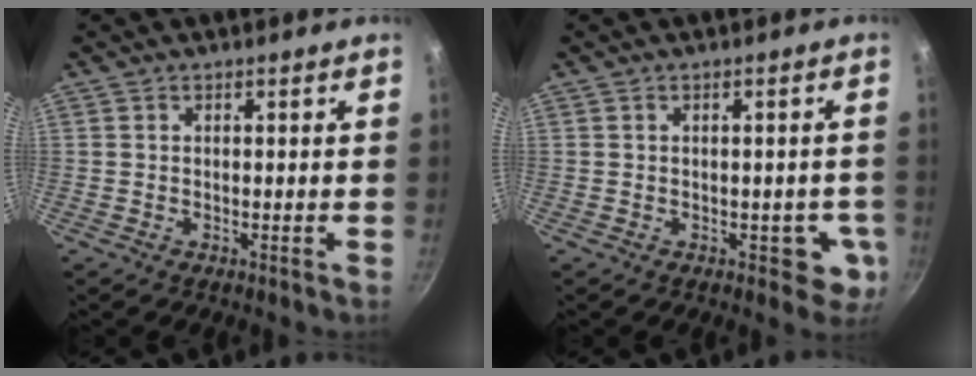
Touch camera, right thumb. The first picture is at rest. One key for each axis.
{"total": 4.8, "fx": -0.9, "fy": 3.2, "fz": 3.4, "tx": -0.011, "ty": 0.004, "tz": -0.009}